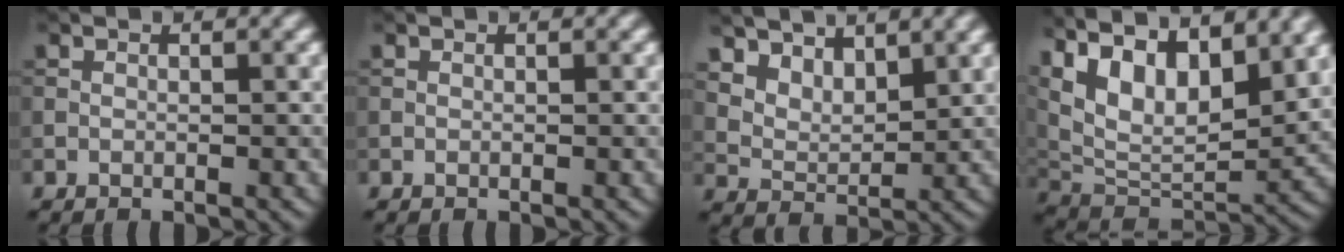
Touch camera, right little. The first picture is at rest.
{"total": 0.0}
{"total": 5.3, "force": [4.2, 2.4, 2.2], "torque": [-0.059, -0.011, 0.085]}
{"total": 13.9, "force": [7.2, 6.5, 10.0], "torque": [-0.190, 0.026, 0.114]}